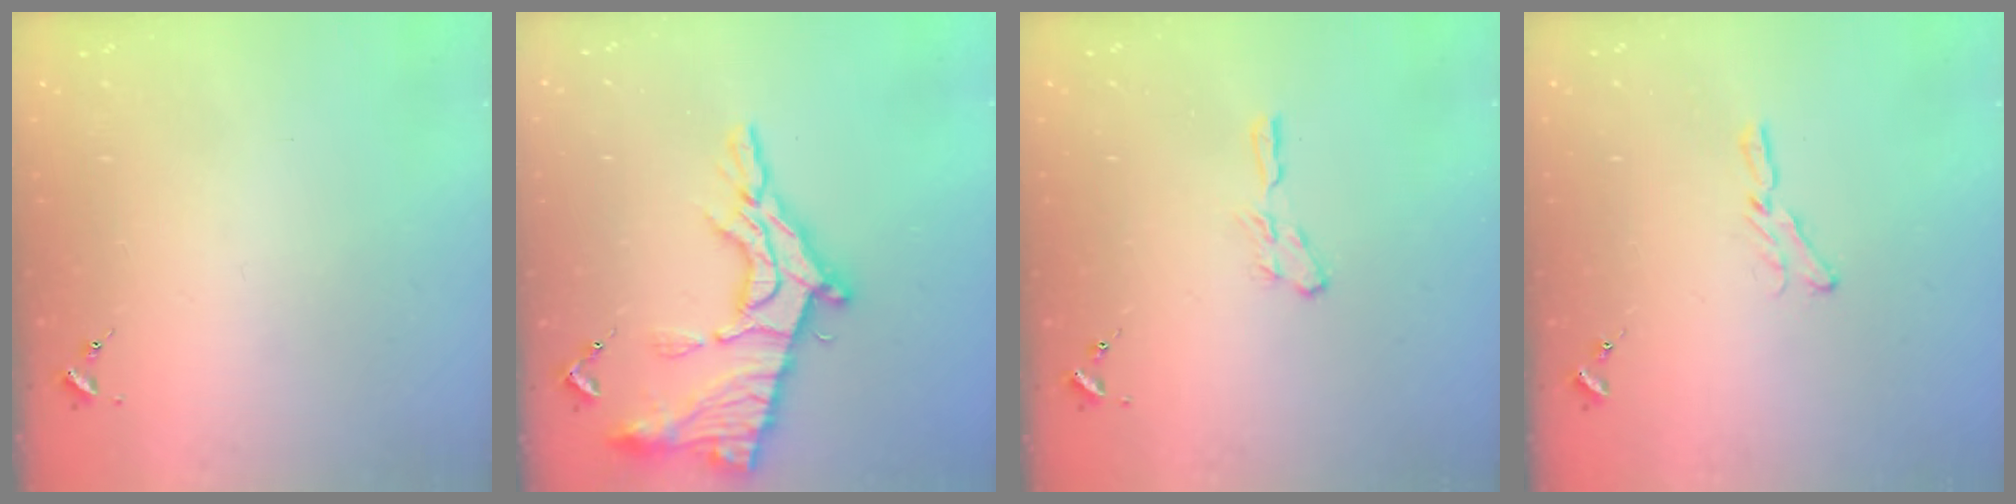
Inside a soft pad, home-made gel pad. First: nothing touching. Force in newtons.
{"total": 20.7, "press": 20.6, "slide": 2.0}
{"total": 4.2, "press": 4.2, "slide": 0.1}
{"total": 4.7, "press": 4.7, "slide": 0.5}